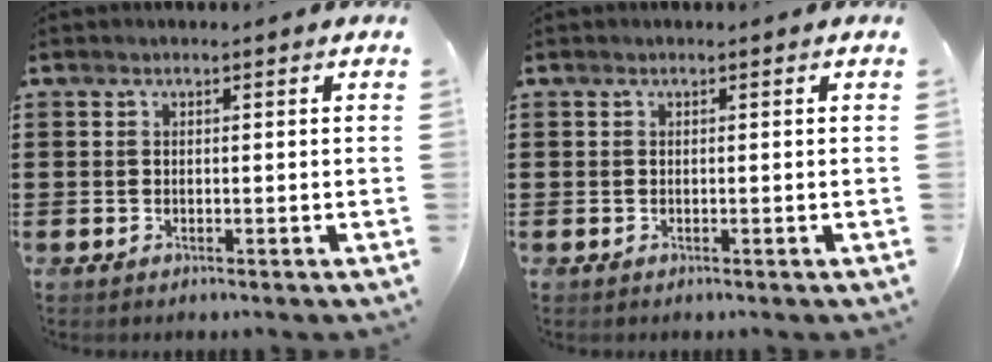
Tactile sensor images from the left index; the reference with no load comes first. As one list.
[{"total": 0.0}]